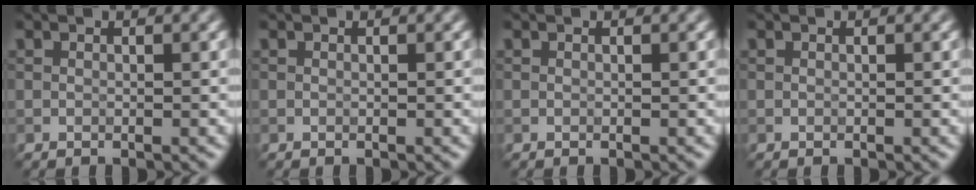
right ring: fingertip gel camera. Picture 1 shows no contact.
{"total": 0.0}
{"total": 0.0}
{"total": 0.0}